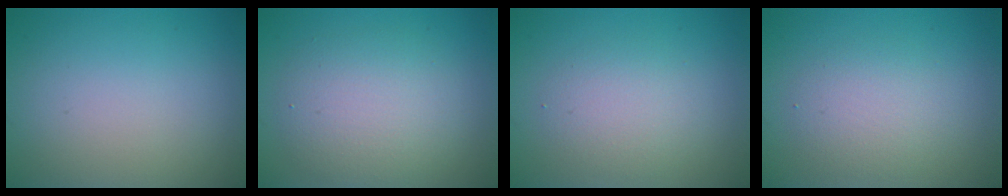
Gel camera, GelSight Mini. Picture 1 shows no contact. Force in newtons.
{"total": 4.6, "press": 4.6, "slide": 0.1}
{"total": 2.7, "press": 2.7, "slide": 0.2}
{"total": 2.9, "press": 2.9, "slide": 0.1}